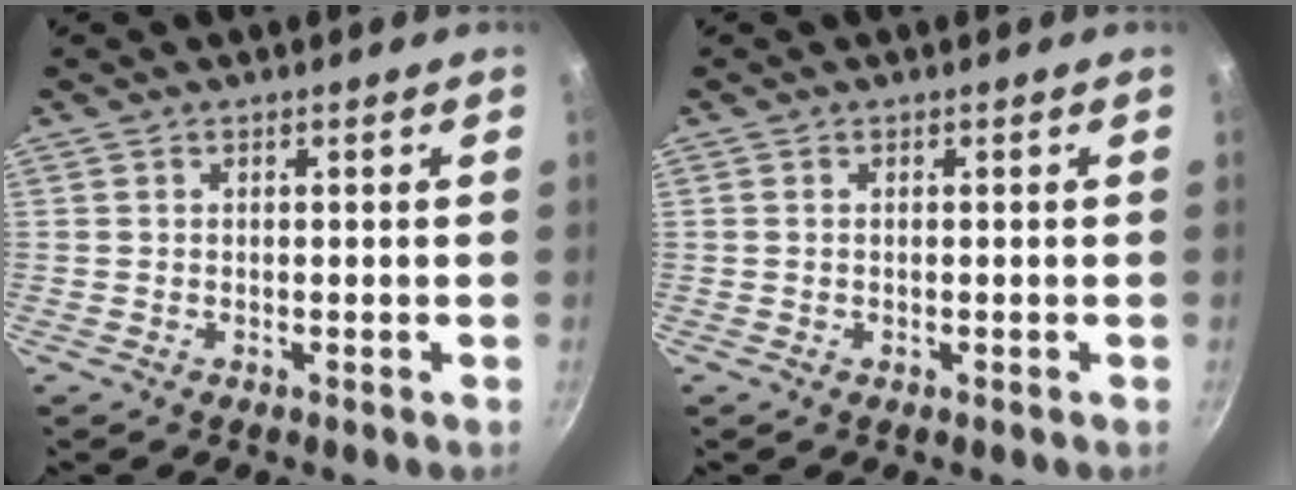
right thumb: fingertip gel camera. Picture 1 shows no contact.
{"total": 0.0}